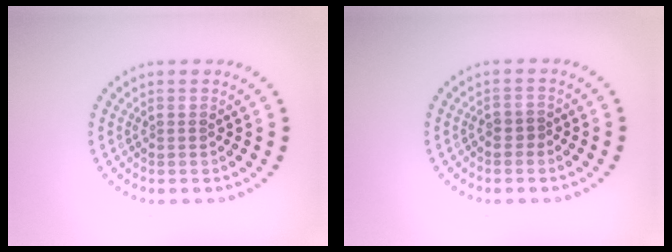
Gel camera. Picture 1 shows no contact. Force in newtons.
{"total": 0.9, "press": 0.7, "slide": 0.6}